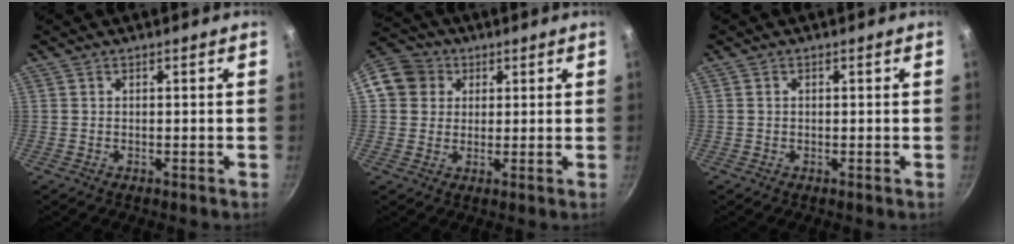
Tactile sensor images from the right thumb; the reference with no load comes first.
{"total": 10.5, "force": [2.9, 9.4, 3.6], "torque": [-0.054, 0.021, 0.040]}
{"total": 0.6, "force": [0.0, 0.5, 0.3], "torque": [-0.004, 0.003, -0.001]}